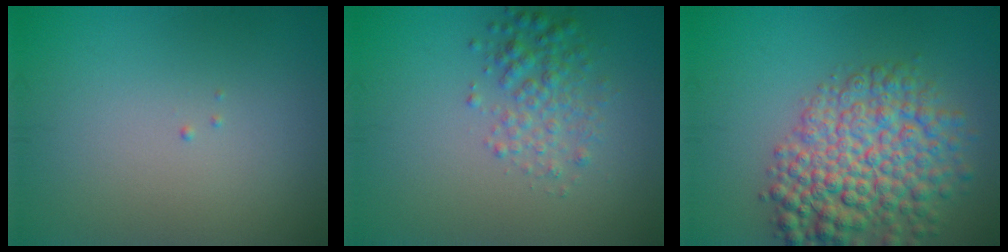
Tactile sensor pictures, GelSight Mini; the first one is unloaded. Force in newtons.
{"total": 2.8, "press": 2.8, "slide": 0.0}
{"total": 8.4, "press": 8.4, "slide": 0.3}